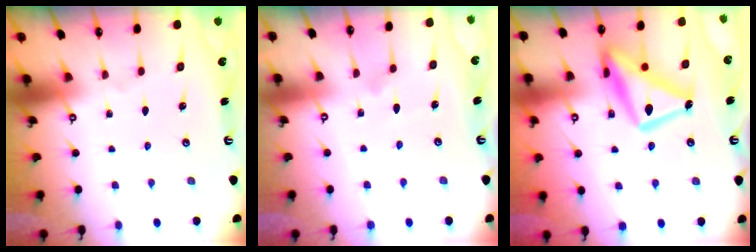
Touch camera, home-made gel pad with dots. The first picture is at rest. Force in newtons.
{"total": 7.1, "press": 7.1, "slide": 0.3}
{"total": 16.3, "press": 16.2, "slide": 1.5}